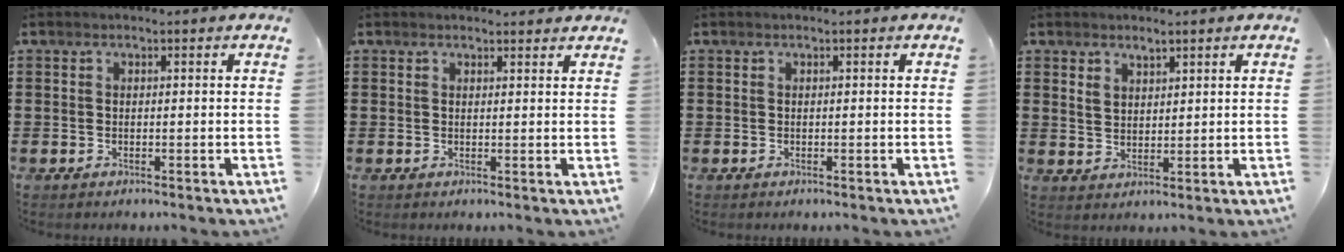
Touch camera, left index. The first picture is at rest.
{"total": 1.6, "force": [1.6, 0.3, 0.2], "torque": [-0.007, 0.002, 0.031]}
{"total": 0.0}
{"total": 2.5, "force": [1.9, 1.4, 0.7], "torque": [-0.012, 0.002, 0.035]}